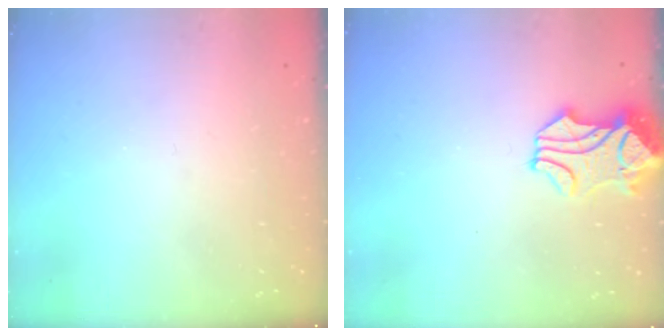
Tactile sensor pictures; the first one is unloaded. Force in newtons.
{"total": 1.0, "press": 0.5, "slide": 0.9}